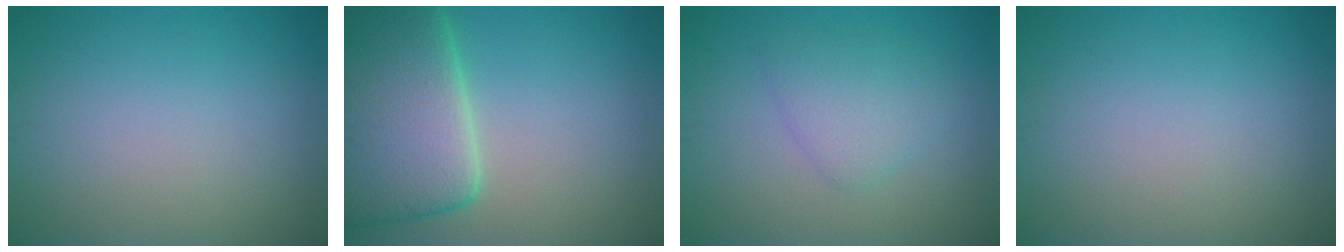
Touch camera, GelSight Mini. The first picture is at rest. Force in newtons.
{"total": 11.3, "press": 11.3, "slide": 1.0}
{"total": 2.6, "press": 2.6, "slide": 0.2}
{"total": 0.0}